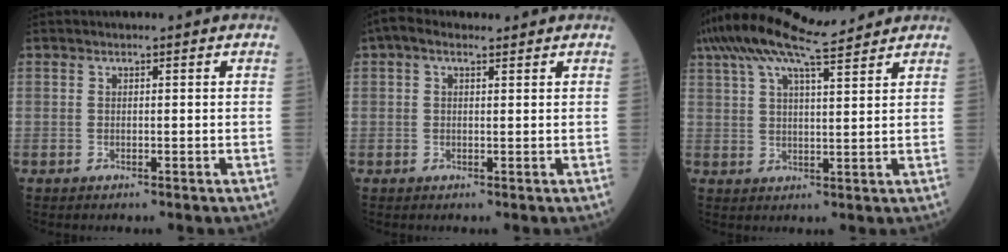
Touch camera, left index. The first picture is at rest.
{"total": 2.5, "force": [1.2, 1.3, 1.8], "torque": [-0.046, 0.023, 0.022]}
{"total": 13.7, "force": [11.4, 1.3, 7.4], "torque": [-0.151, 0.035, 0.189]}